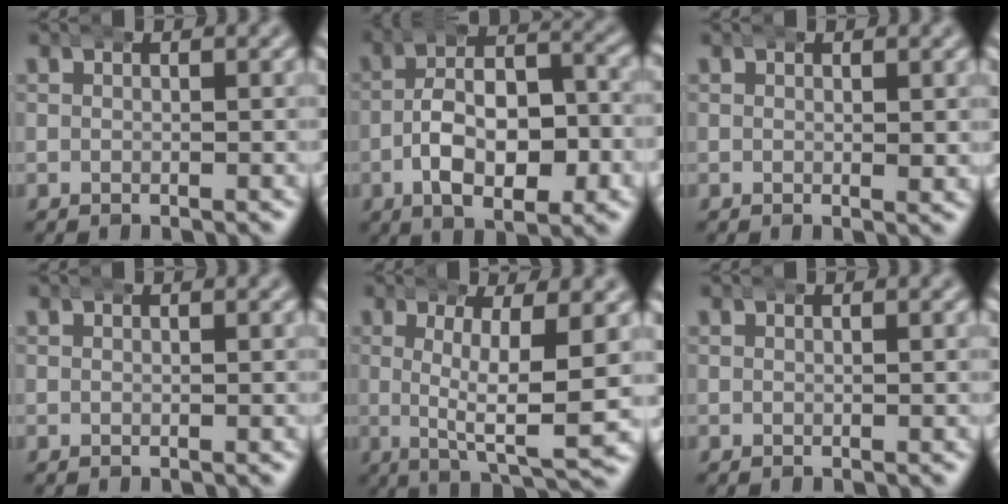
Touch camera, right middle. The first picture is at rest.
{"total": 7.8, "force": [-1.1, 4.4, 6.3], "torque": [-0.079, -0.004, -0.022]}
{"total": 0.6, "force": [0.3, 0.2, 0.5], "torque": [-0.008, -0.001, 0.004]}
{"total": 0.0}
{"total": 6.9, "force": [0.7, 1.0, 6.8], "torque": [-0.098, -0.001, 0.015]}
{"total": 0.0}